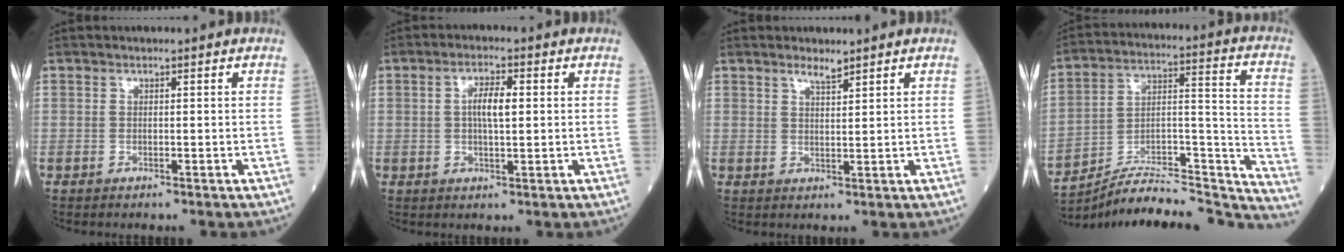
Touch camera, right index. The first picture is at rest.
{"total": 4.3, "force": [0.6, 1.1, 4.1], "torque": [-0.076, 0.007, 0.009]}
{"total": 2.0, "force": [1.8, 0.1, 1.0], "torque": [-0.021, -0.003, 0.033]}
{"total": 24.8, "force": [-23.7, 2.7, 6.8], "torque": [-0.067, 0.045, -0.354]}